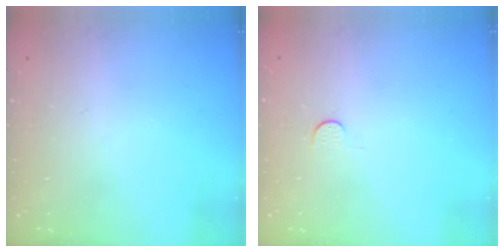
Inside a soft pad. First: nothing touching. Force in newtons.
{"total": 2.8, "press": 2.8, "slide": 0.4}